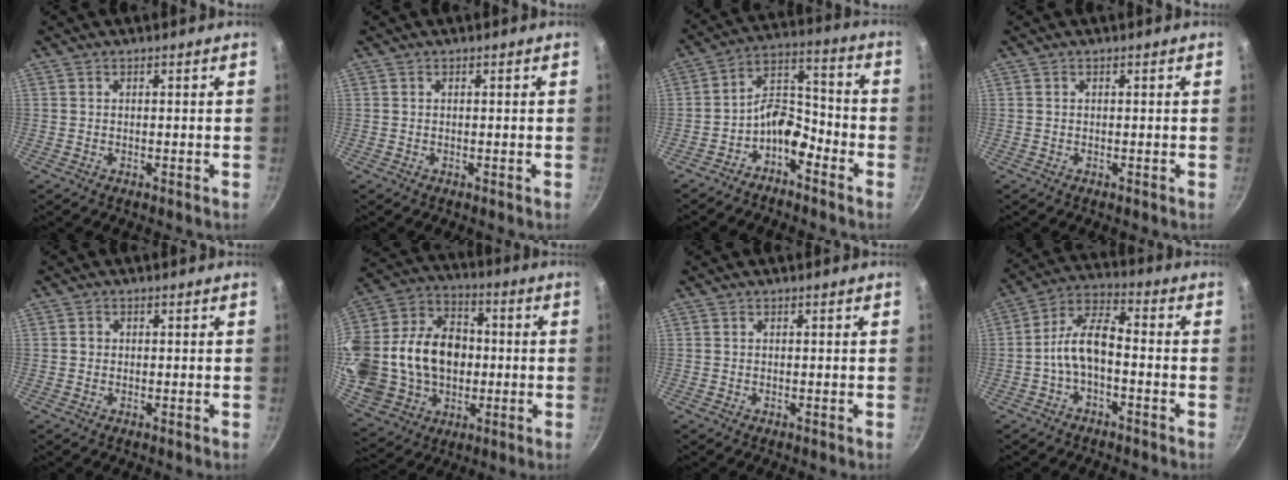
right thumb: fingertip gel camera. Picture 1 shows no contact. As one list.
[{"total": 0.0}, {"total": 8.4, "force": [-4.9, 4.5, 5.0], "torque": [-0.070, 0.070, -0.097]}, {"total": 0.0}, {"total": 1.0, "force": [0.0, 0.9, 0.2], "torque": [-0.001, 0.003, -0.002]}, {"total": 29.5, "force": [-0.5, 22.0, 19.7], "torque": [-0.402, 0.039, 0.003]}, {"total": 0.0}, {"total": 8.7, "force": [-2.5, 4.2, 7.2], "torque": [-0.130, 0.045, -0.056]}]